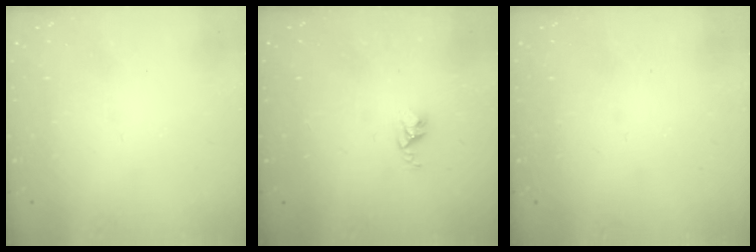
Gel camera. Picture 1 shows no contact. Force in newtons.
{"total": 2.6, "press": 2.6, "slide": 0.4}
{"total": 0.0}